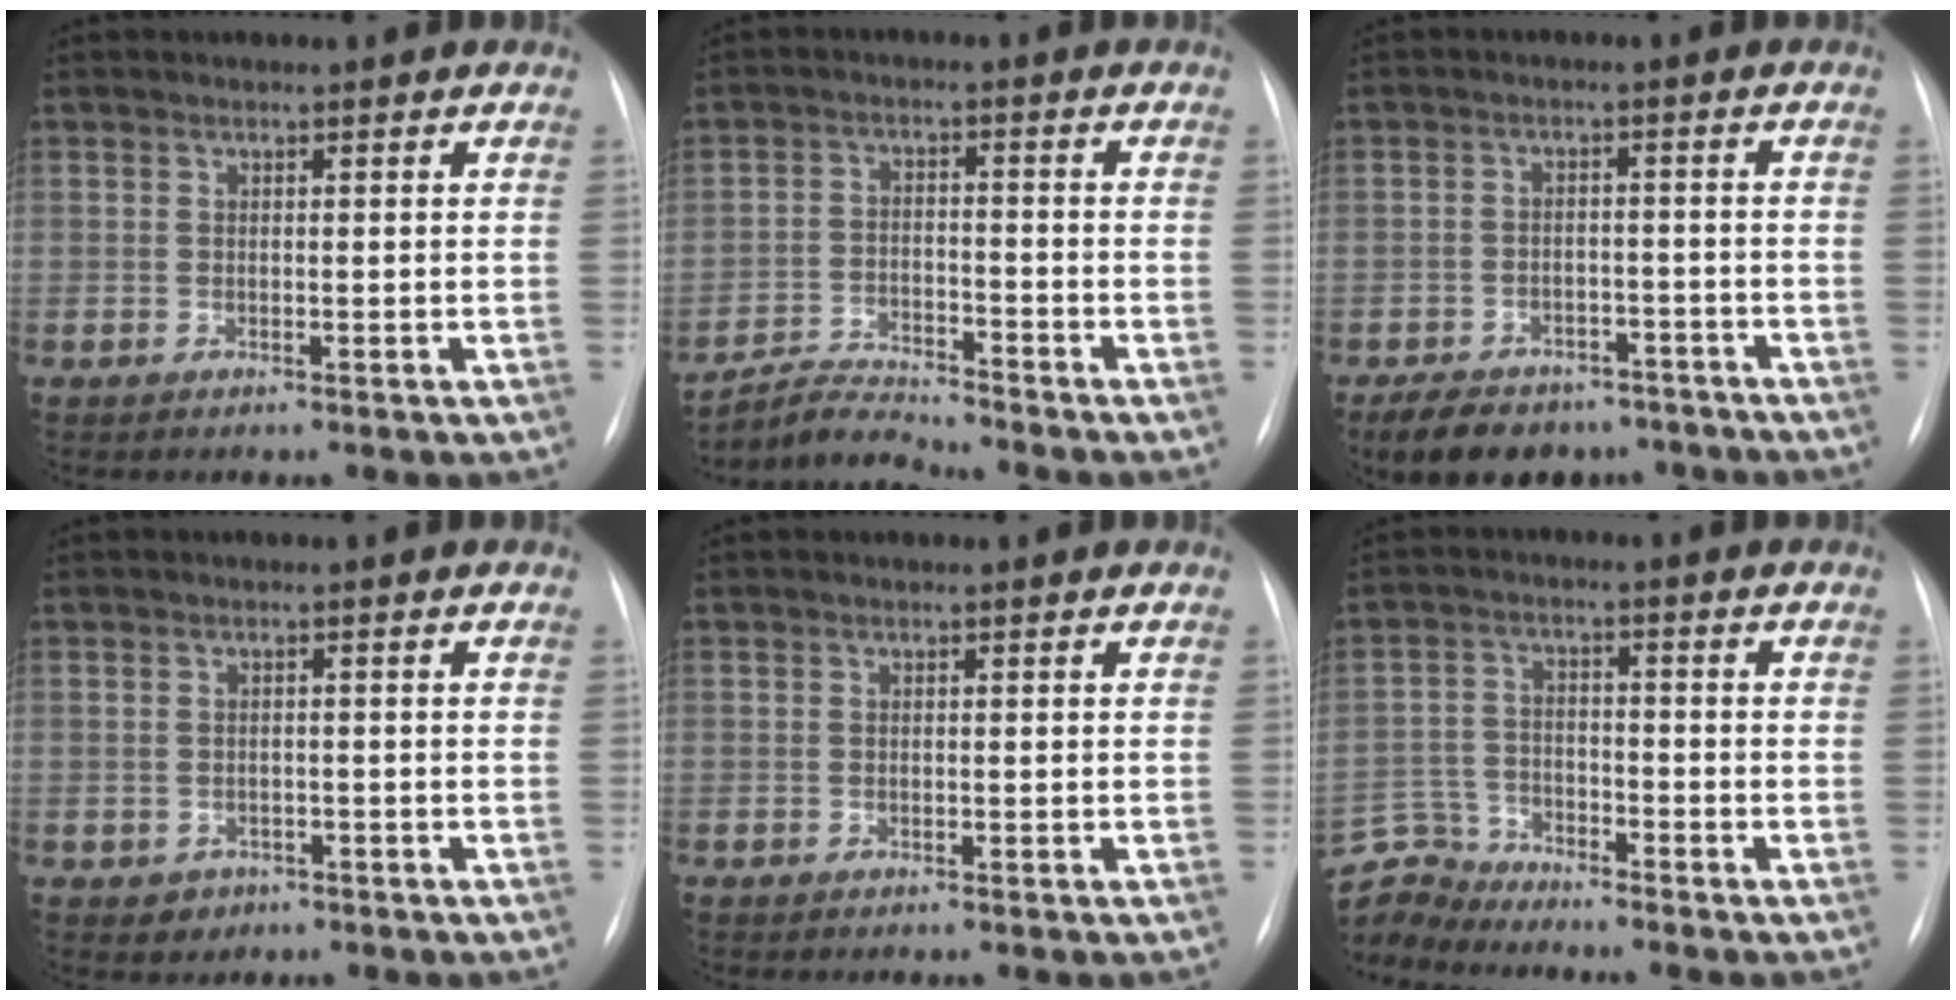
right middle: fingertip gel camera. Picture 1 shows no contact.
{"total": 5.5, "force": [-5.4, -0.6, -0.5], "torque": [0.002, -0.010, -0.096]}
{"total": 12.4, "force": [-9.5, 6.6, 4.4], "torque": [-0.073, 0.005, -0.130]}
{"total": 2.1, "force": [-1.1, 1.8, 0.3], "torque": [-0.001, 0.007, -0.010]}
{"total": 0.0}
{"total": 7.6, "force": [-7.5, 1.1, -0.8], "torque": [0.006, 0.012, -0.150]}